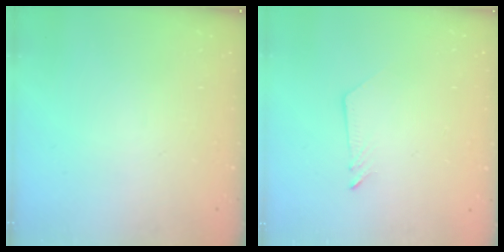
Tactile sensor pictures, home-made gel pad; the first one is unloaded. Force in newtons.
{"total": 2.6, "press": 2.6, "slide": 0.3}